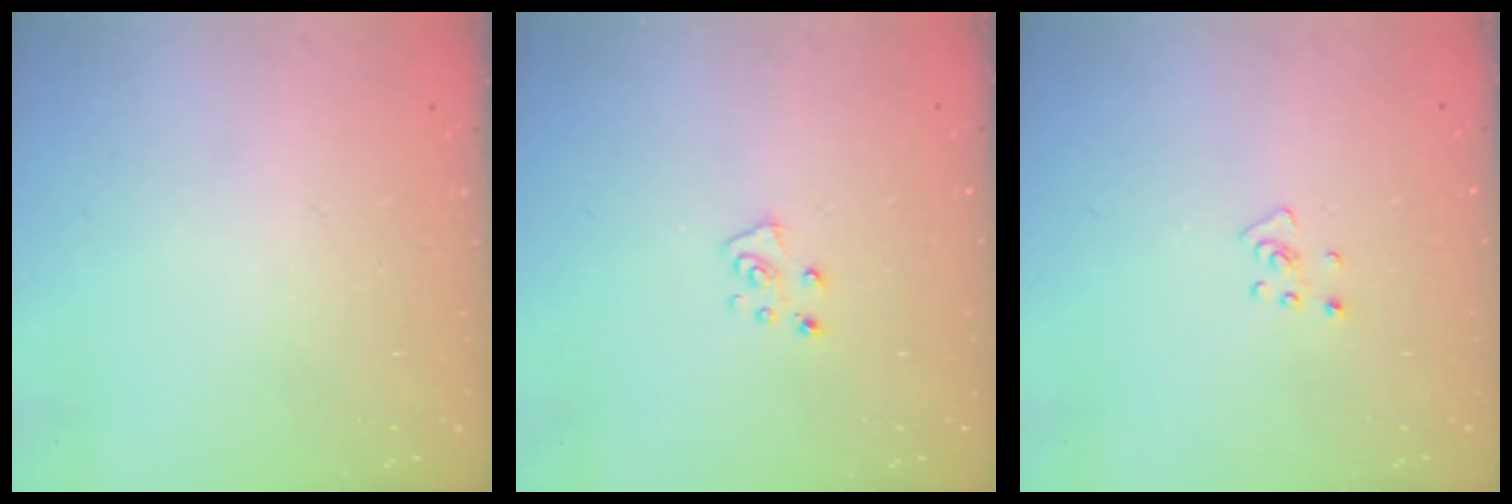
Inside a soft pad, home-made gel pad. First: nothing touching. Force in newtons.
{"total": 5.7, "press": 5.7, "slide": 0.7}
{"total": 3.6, "press": 3.6, "slide": 0.2}